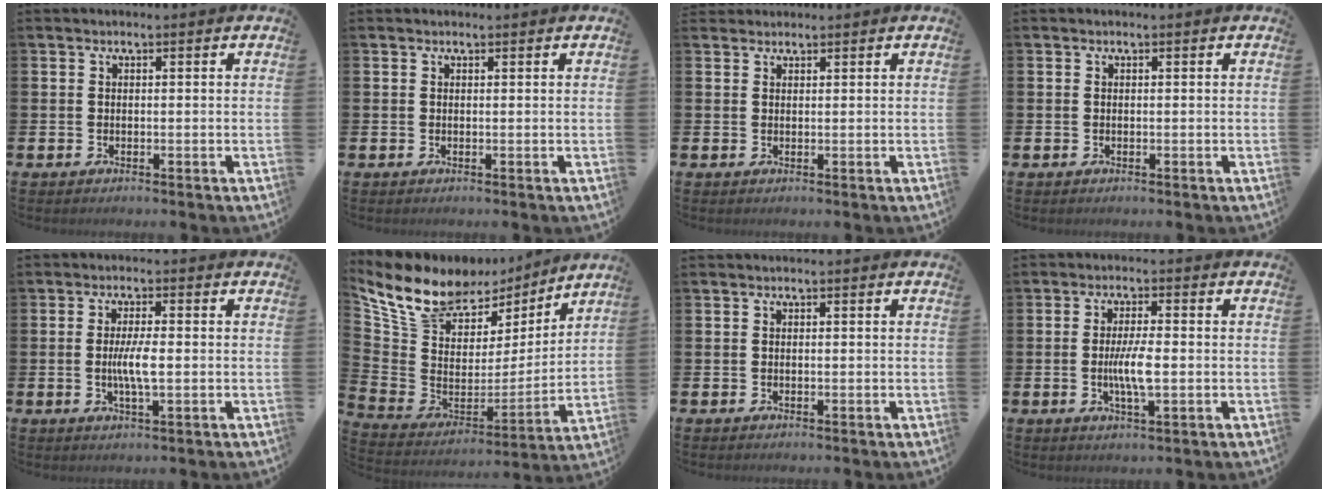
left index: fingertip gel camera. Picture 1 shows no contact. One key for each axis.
{"total": 0.0}
{"total": 1.3, "fx": 1.1, "fy": 0.5, "fz": -0.4, "tx": 0.015, "ty": -0.001, "tz": 0.020}
{"total": 0.0}
{"total": 3.9, "fx": -0.3, "fy": 0.9, "fz": 3.8, "tx": -0.061, "ty": -0.002, "tz": -0.009}
{"total": 11.2, "fx": 9.3, "fy": 5.4, "fz": 3.2, "tx": -0.130, "ty": -0.052, "tz": 0.167}
{"total": 0.0}
{"total": 4.5, "fx": -0.5, "fy": 1.1, "fz": 4.3, "tx": -0.068, "ty": 0.000, "tz": -0.013}